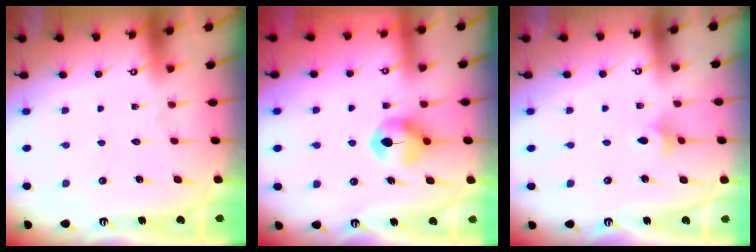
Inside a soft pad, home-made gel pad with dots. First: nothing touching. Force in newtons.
{"total": 8.4, "press": 8.3, "slide": 0.4}
{"total": 3.2, "press": 3.1, "slide": 0.7}